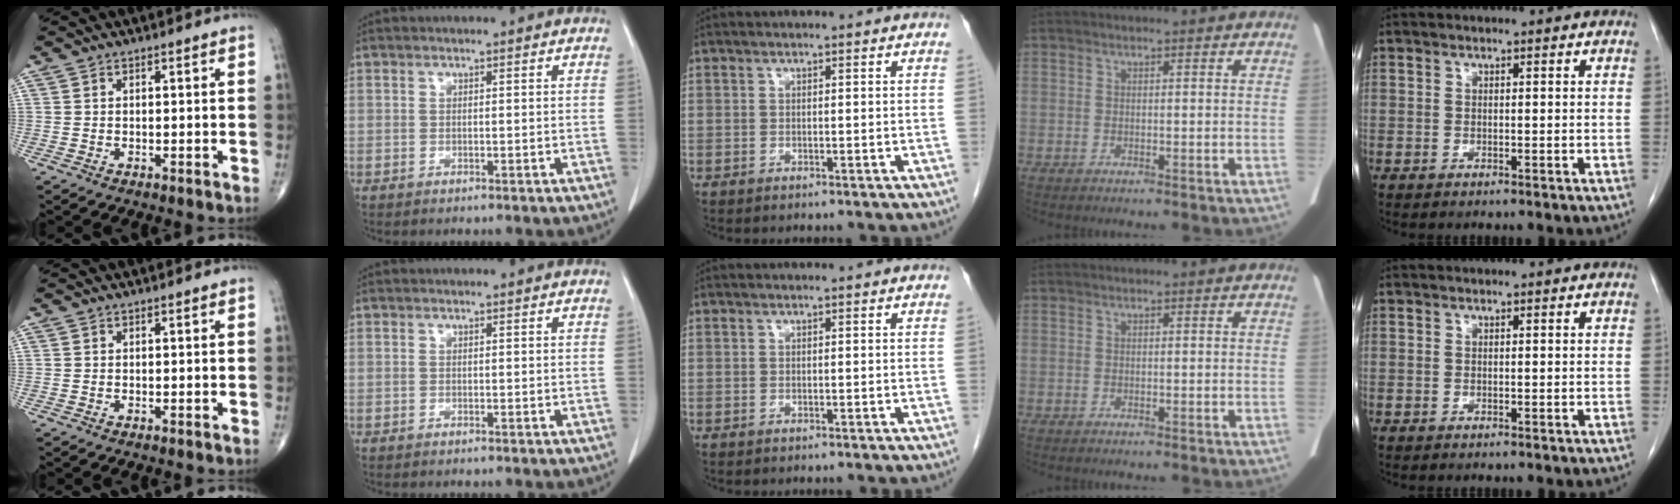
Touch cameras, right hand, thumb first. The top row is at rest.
{}